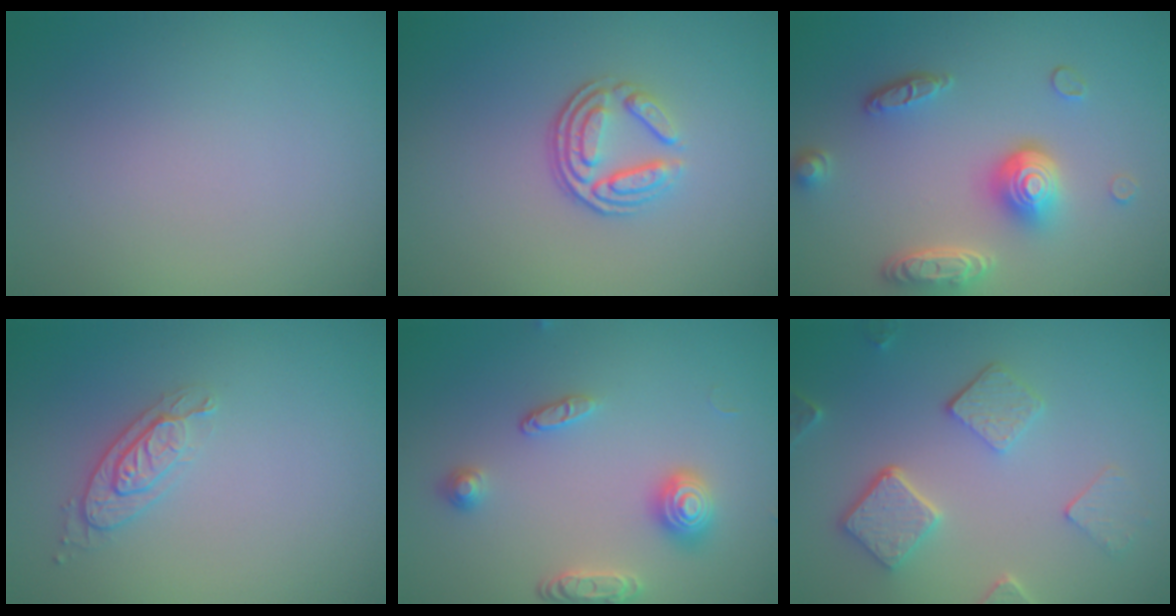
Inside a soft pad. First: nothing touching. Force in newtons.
{"total": 3.7, "press": 2.6, "slide": 2.6}
{"total": 5.2, "press": 3.8, "slide": 3.6}
{"total": 2.1, "press": 2.0, "slide": 0.6}
{"total": 3.1, "press": 2.9, "slide": 1.2}
{"total": 4.8, "press": 3.7, "slide": 3.0}